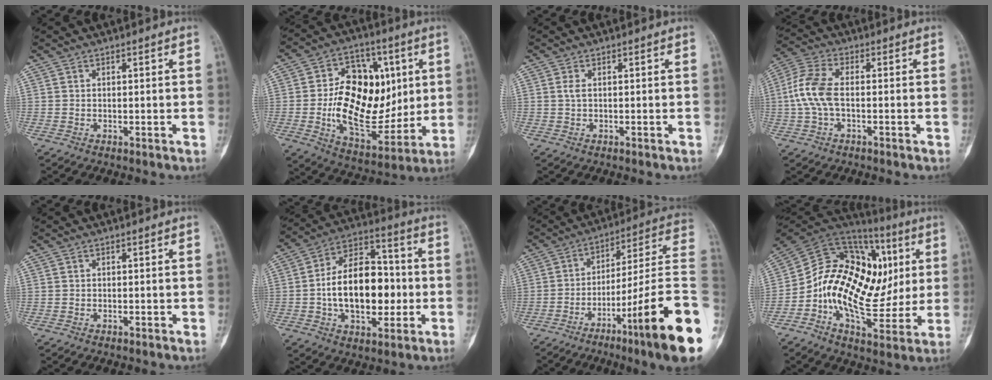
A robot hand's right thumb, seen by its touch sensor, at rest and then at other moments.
{"total": 21.8, "force": [1.5, 13.5, 17.0], "torque": [-0.232, -0.010, 0.036]}
{"total": 1.1, "force": [0.1, 0.4, 1.0], "torque": [-0.023, 0.002, 0.003]}
{"total": 8.3, "force": [-0.5, 4.3, 7.1], "torque": [-0.171, 0.024, -0.016]}
{"total": 0.0}
{"total": 18.8, "force": [-1.7, 11.3, 14.9], "torque": [-0.217, 0.032, -0.027]}
{"total": 22.8, "force": [-7.6, 1.2, 21.5], "torque": [-0.278, 0.046, -0.117]}
{"total": 24.3, "force": [1.6, 14.9, 19.2], "torque": [-0.288, 0.026, 0.026]}